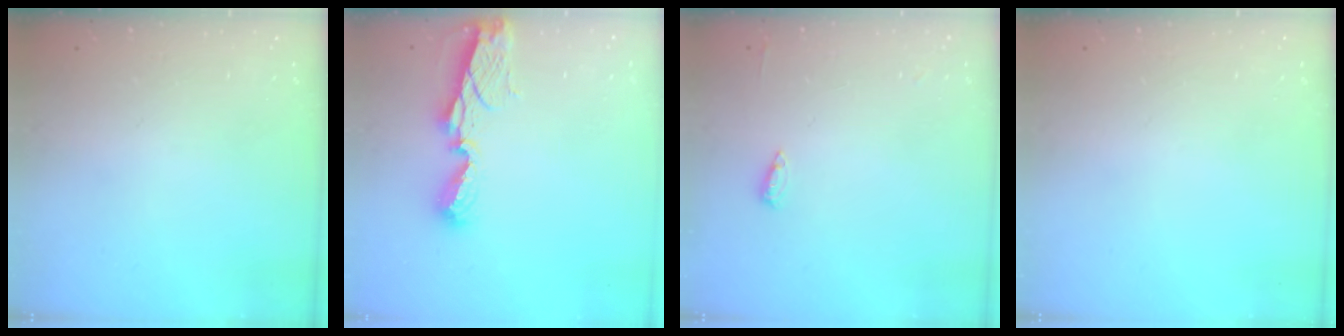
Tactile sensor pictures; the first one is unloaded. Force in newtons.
{"total": 8.4, "press": 8.4, "slide": 1.1}
{"total": 4.5, "press": 4.4, "slide": 1.0}
{"total": 0.0}